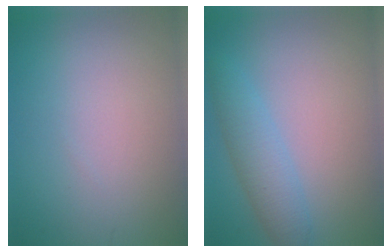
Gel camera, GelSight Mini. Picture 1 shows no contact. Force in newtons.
{"total": 3.3, "press": 3.3, "slide": 0.0}